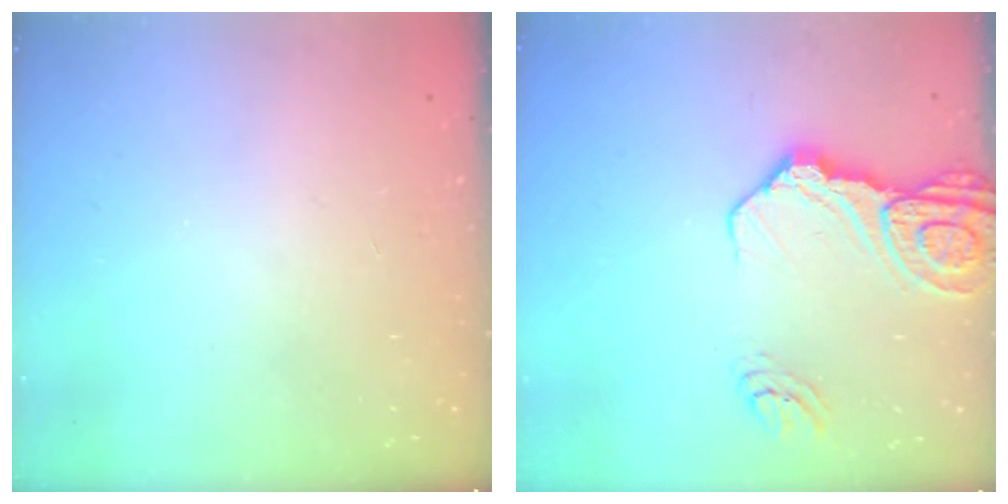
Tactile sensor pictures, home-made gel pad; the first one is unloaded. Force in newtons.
{"total": 16.1, "press": 16.0, "slide": 1.9}